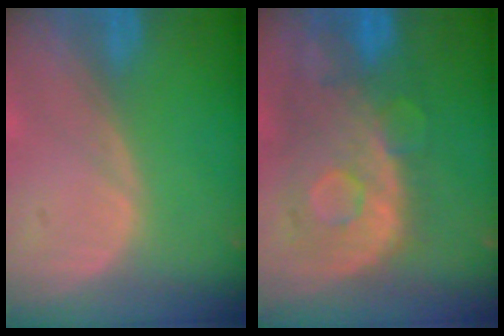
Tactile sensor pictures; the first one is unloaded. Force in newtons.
{"total": 10.7, "press": 9.5, "slide": 4.8}